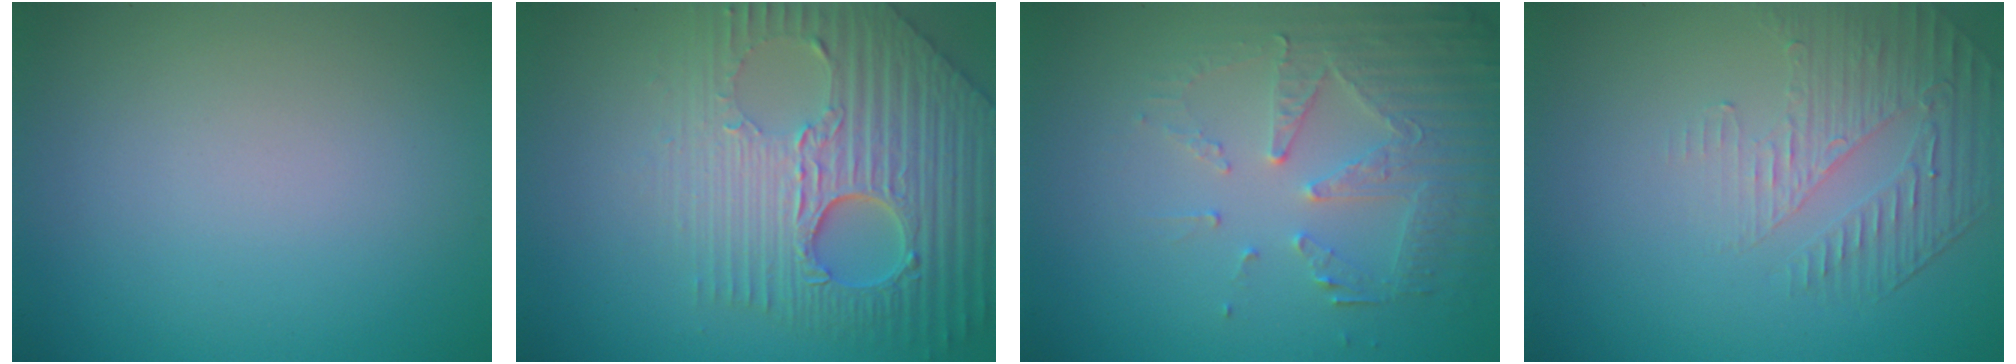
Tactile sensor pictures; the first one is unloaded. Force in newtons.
{"total": 8.1, "press": 6.2, "slide": 5.3}
{"total": 5.4, "press": 3.8, "slide": 3.8}
{"total": 1.9, "press": 1.3, "slide": 1.3}